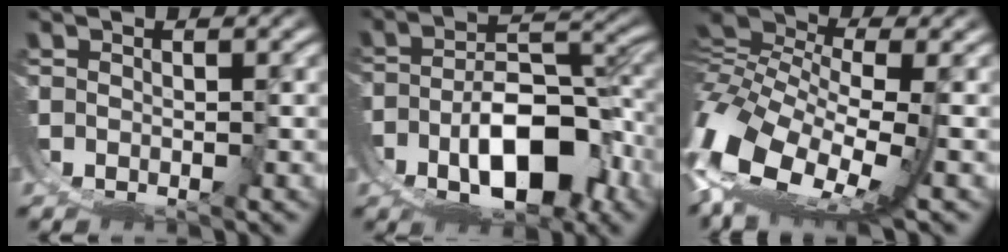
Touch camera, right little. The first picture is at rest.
{"total": 10.3, "force": [-1.2, 5.7, 8.5], "torque": [-0.134, -0.016, -0.005]}
{"total": 10.7, "force": [1.4, 5.9, 8.8], "torque": [-0.197, -0.029, 0.037]}